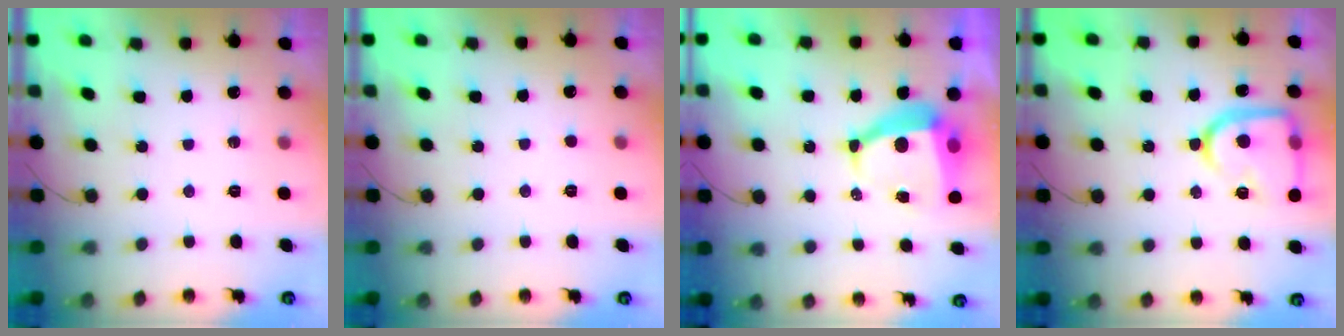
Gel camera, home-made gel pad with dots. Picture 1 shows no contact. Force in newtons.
{"total": 0.5, "press": 0.5, "slide": 0.1}
{"total": 8.4, "press": 8.3, "slide": 1.0}
{"total": 16.4, "press": 16.4, "slide": 1.5}